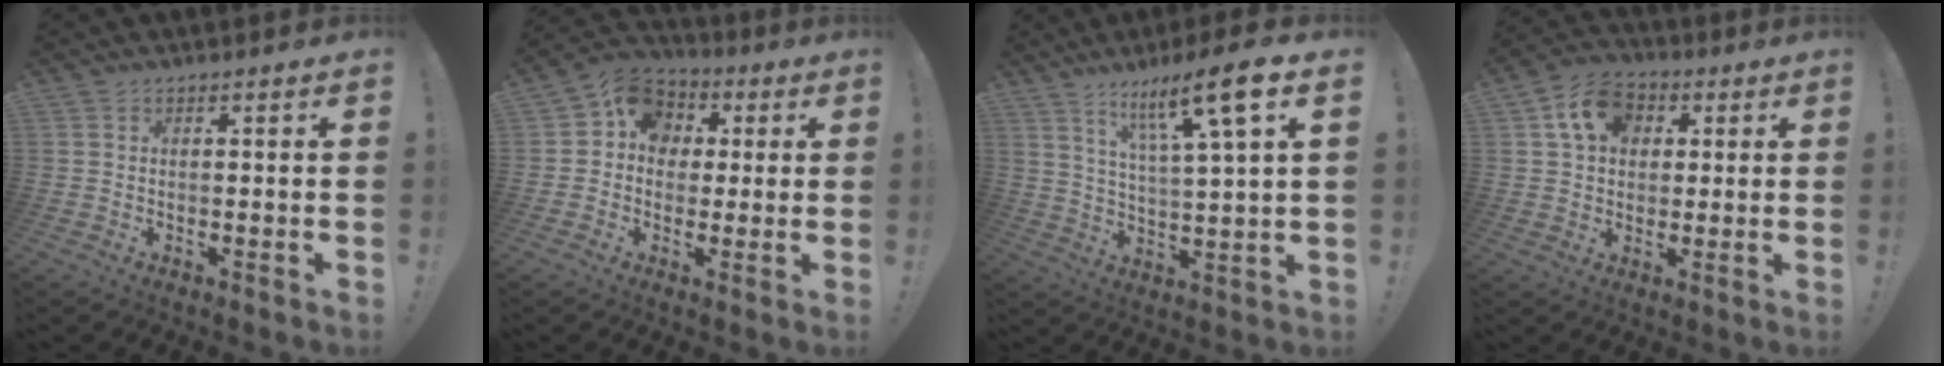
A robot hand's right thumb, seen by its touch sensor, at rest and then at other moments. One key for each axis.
{"total": 10.1, "fx": 1.4, "fy": 9.1, "fz": 4.2, "tx": -0.062, "ty": 0.010, "tz": 0.033}
{"total": 14.4, "fx": 7.8, "fy": 1.5, "fz": 12.0, "tx": -0.196, "ty": -0.040, "tz": 0.112}
{"total": 11.9, "fx": 4.1, "fy": 9.1, "fz": 6.5, "tx": -0.100, "ty": -0.001, "tz": 0.080}